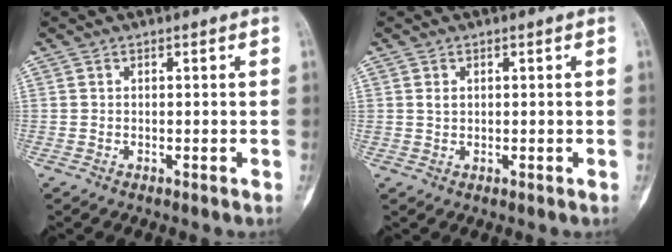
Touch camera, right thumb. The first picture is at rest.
{"total": 1.0, "force": [0.3, 0.7, 0.7], "torque": [-0.011, 0.002, 0.008]}